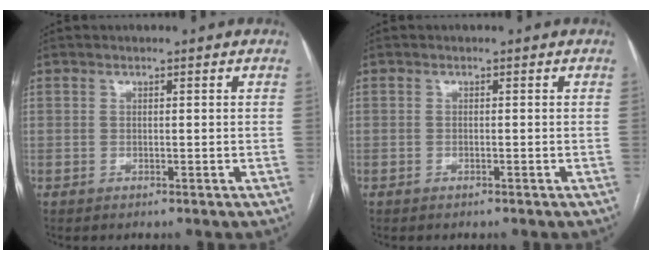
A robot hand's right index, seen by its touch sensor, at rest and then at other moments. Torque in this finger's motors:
{"motor_torque": [0.19, -0.17, 0.03, 0.01]}